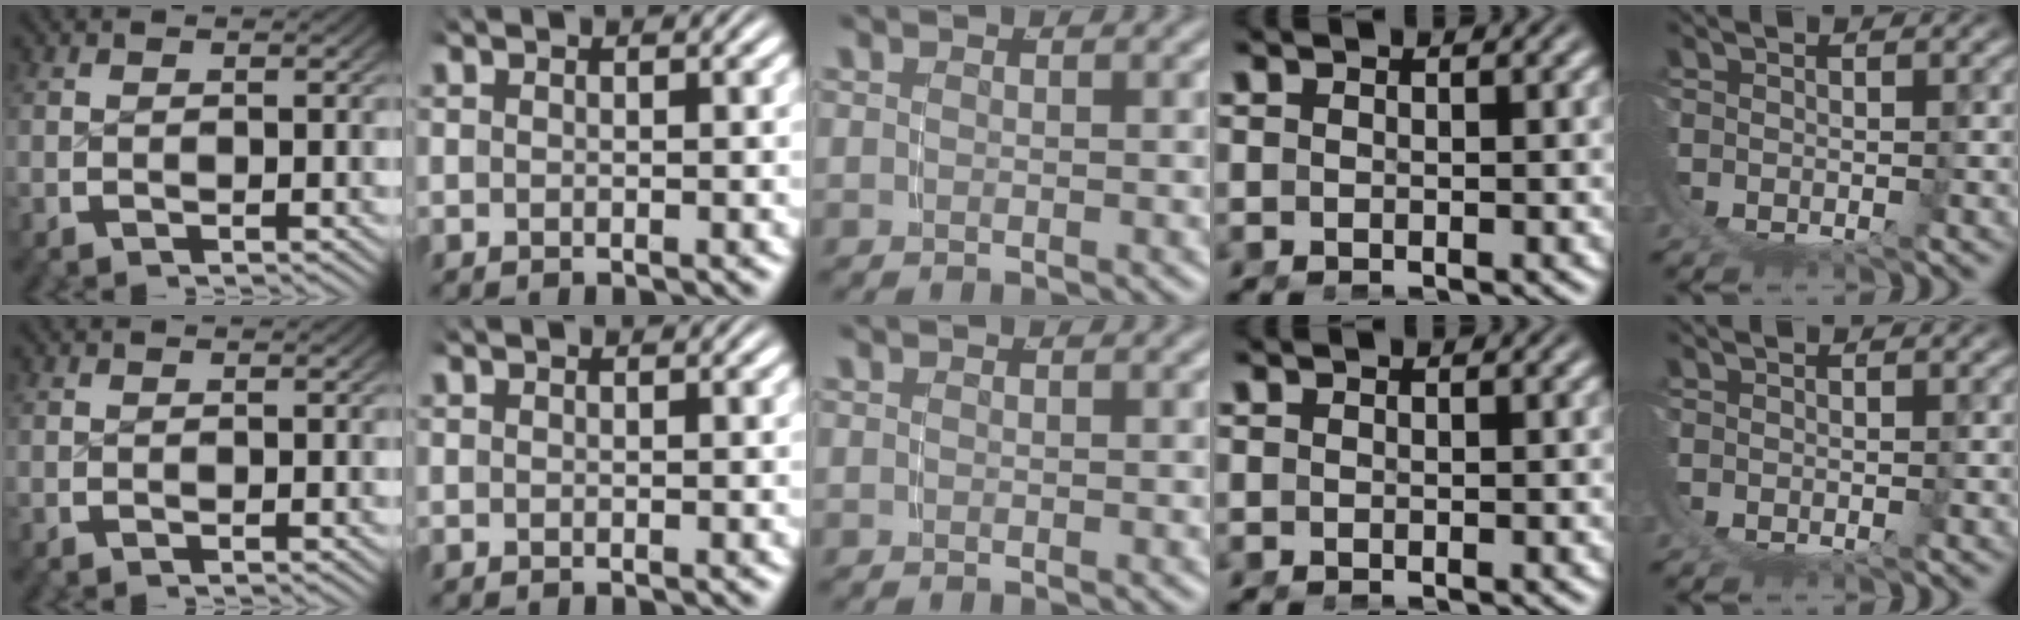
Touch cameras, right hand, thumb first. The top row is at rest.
{}